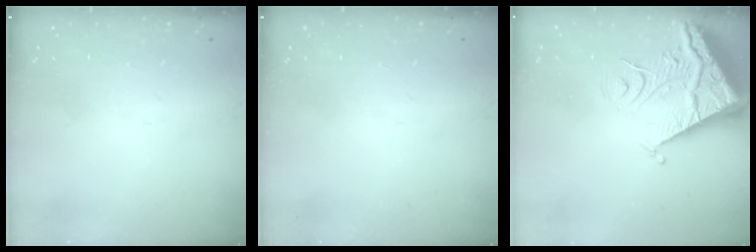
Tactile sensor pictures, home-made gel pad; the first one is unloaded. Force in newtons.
{"total": 0.0}
{"total": 9.6, "press": 9.5, "slide": 1.1}